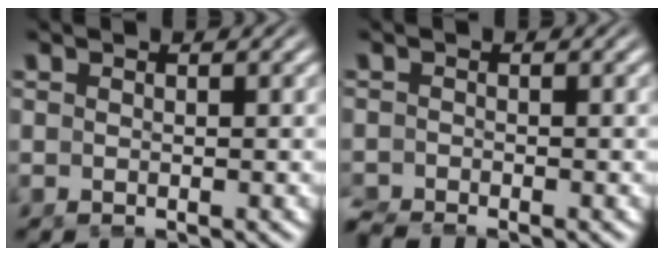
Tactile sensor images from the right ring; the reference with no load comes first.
{"total": 1.9, "force": [-1.9, 0.1, 0.1], "torque": [0.001, -0.013, -0.028]}